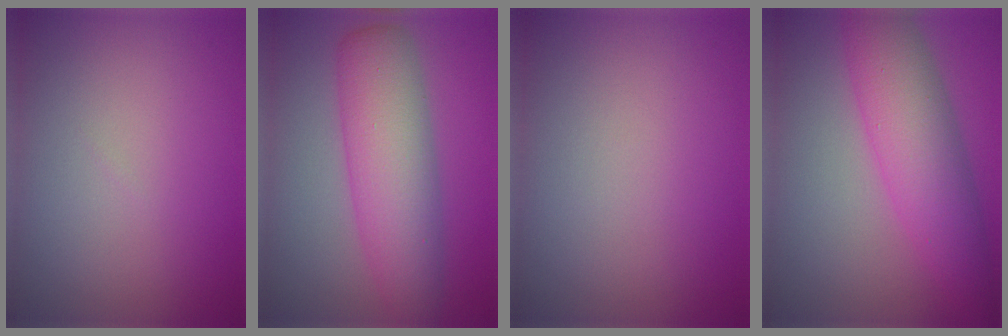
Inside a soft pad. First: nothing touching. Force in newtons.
{"total": 7.2, "press": 7.2, "slide": 0.1}
{"total": 0.0}
{"total": 6.8, "press": 6.8, "slide": 0.1}